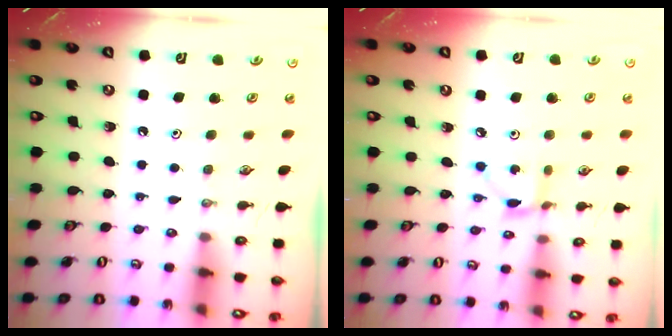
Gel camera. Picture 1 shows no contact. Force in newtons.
{"total": 2.8, "press": 2.8, "slide": 0.1}